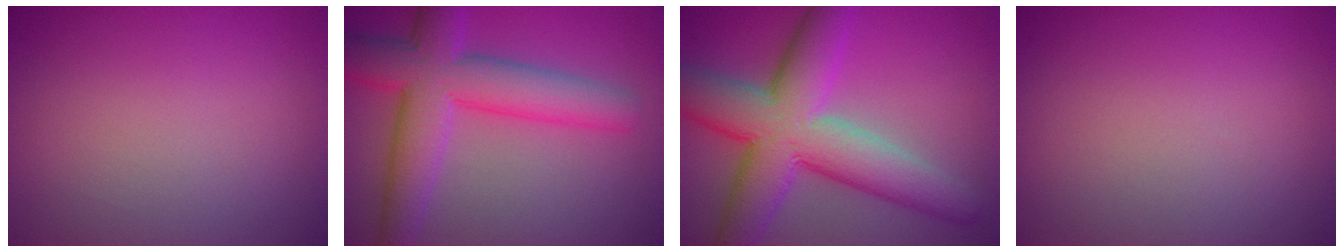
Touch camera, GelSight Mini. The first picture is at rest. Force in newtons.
{"total": 8.2, "press": 8.2, "slide": 0.2}
{"total": 10.5, "press": 10.5, "slide": 0.7}
{"total": 0.0}